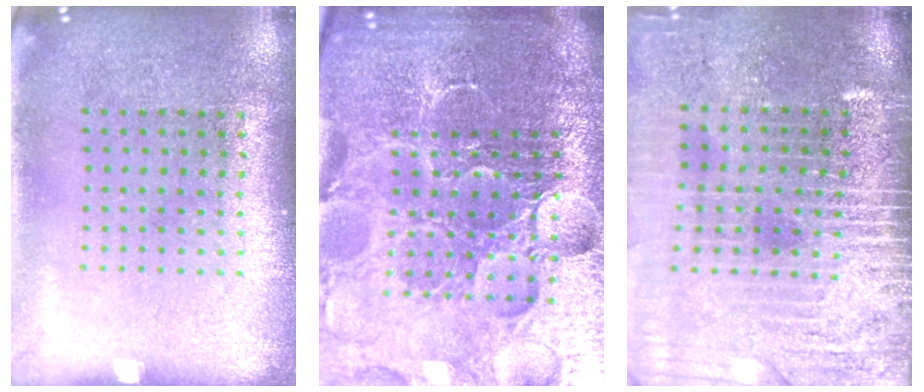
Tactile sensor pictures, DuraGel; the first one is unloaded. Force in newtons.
{"total": 6.8, "press": 6.0, "slide": 3.2}
{"total": 4.5, "press": 3.8, "slide": 2.4}